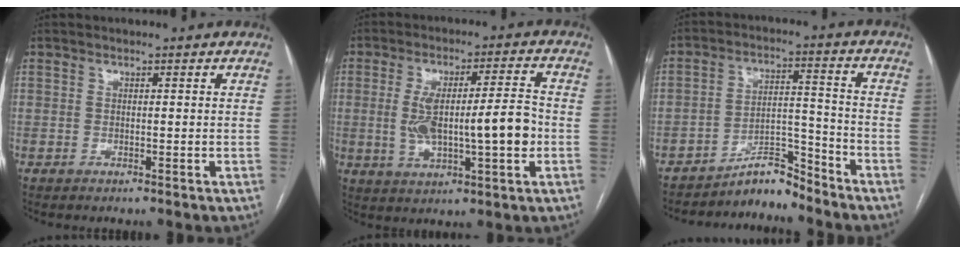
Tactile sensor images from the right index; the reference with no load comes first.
{"total": 11.9, "force": [-1.0, 2.3, 11.6], "torque": [-0.206, 0.020, -0.009]}
{"total": 6.3, "force": [-6.1, 1.1, 1.0], "torque": [-0.010, 0.032, -0.102]}